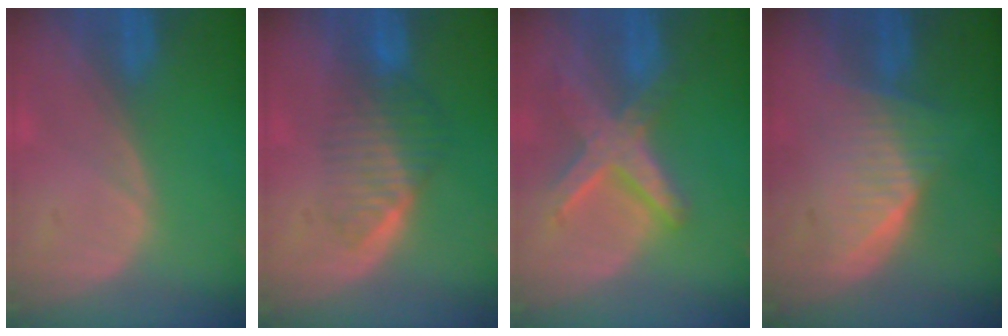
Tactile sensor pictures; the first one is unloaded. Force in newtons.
{"total": 6.5, "press": 5.7, "slide": 3.1}
{"total": 8.4, "press": 7.2, "slide": 4.3}
{"total": 6.3, "press": 6.2, "slide": 1.5}